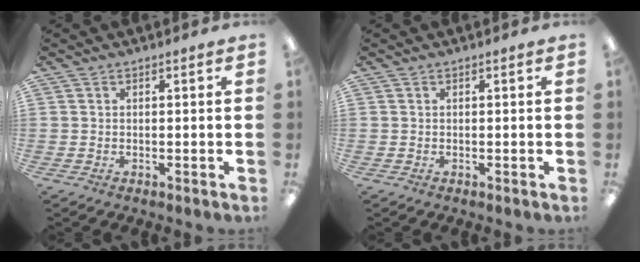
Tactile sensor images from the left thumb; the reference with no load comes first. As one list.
[{"total": 0.0}]